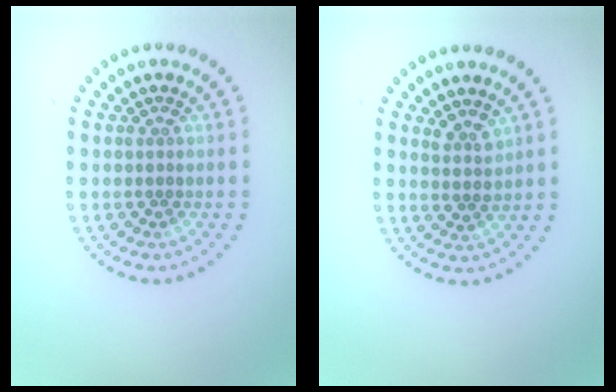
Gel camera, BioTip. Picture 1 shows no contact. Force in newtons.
{"total": 1.3, "press": 1.1, "slide": 0.7}